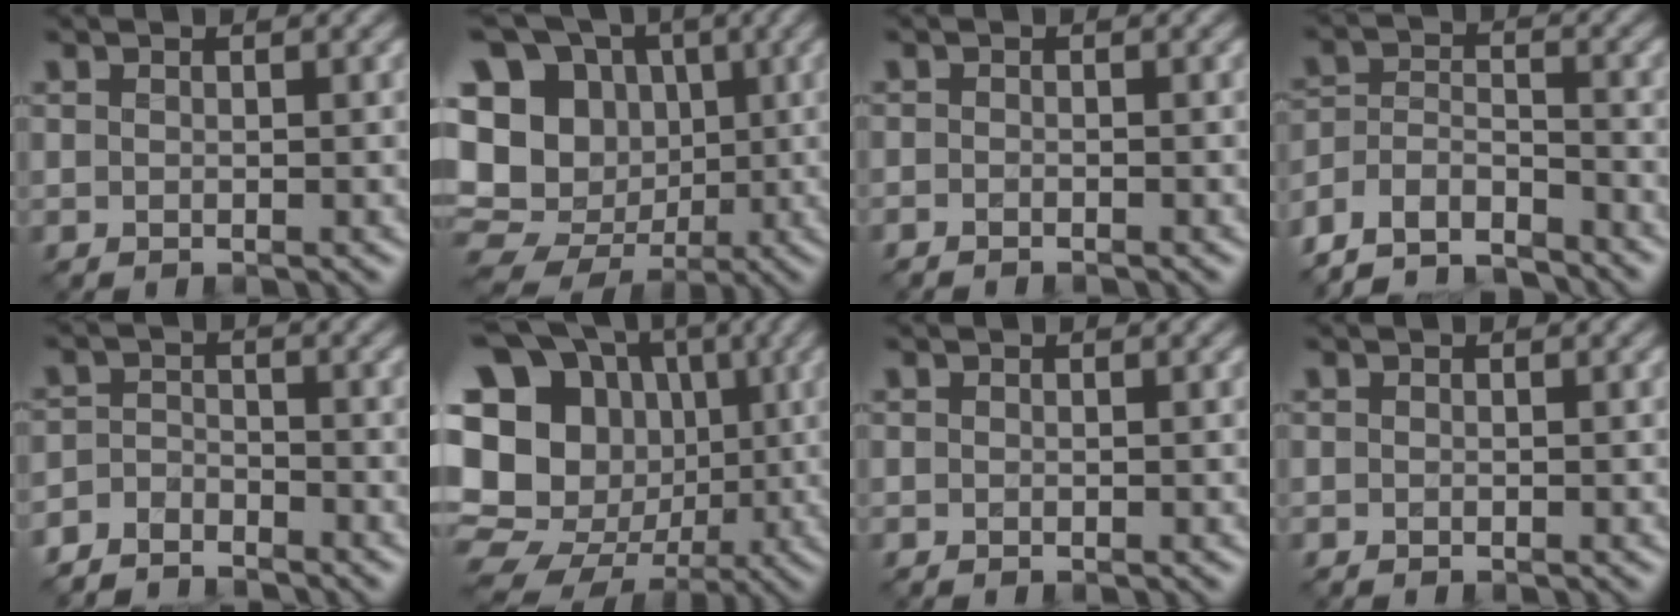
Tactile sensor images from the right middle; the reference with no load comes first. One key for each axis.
{"total": 15.2, "fx": -0.3, "fy": 13.3, "fz": 7.4, "tx": -0.160, "ty": 0.022, "tz": -0.019}
{"total": 0.9, "fx": -0.9, "fy": 0.0, "fz": 0.1, "tx": -0.004, "ty": 0.000, "tz": -0.018}
{"total": 6.4, "fx": -5.7, "fy": 1.9, "fz": 2.1, "tx": -0.046, "ty": -0.002, "tz": -0.118}
{"total": 3.9, "fx": -3.7, "fy": 1.0, "fz": 0.4, "tx": -0.007, "ty": 0.002, "tz": -0.078}
{"total": 22.3, "fx": -1.5, "fy": 19.7, "fz": 10.3, "tx": -0.221, "ty": 0.037, "tz": -0.059}
{"total": 0.0}
{"total": 0.0}